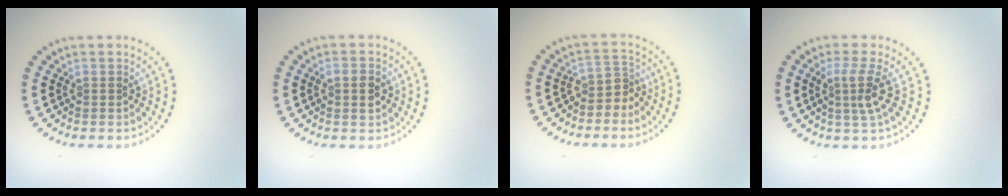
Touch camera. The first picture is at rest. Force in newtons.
{"total": 2.0, "press": 2.0, "slide": 0.2}
{"total": 2.2, "press": 1.6, "slide": 1.5}
{"total": 2.8, "press": 2.0, "slide": 2.0}